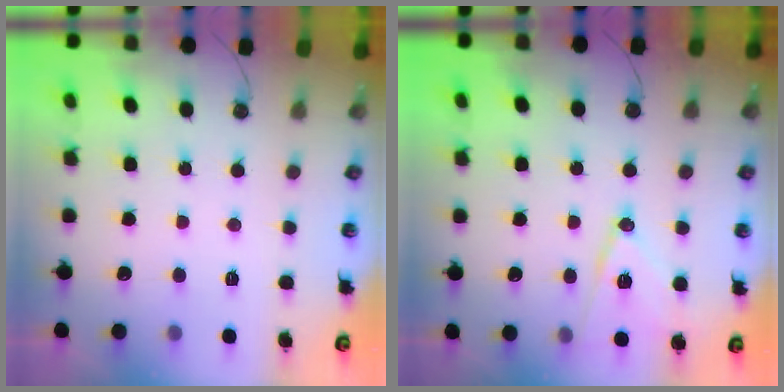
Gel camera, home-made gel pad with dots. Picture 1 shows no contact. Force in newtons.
{"total": 12.3, "press": 11.9, "slide": 2.8}